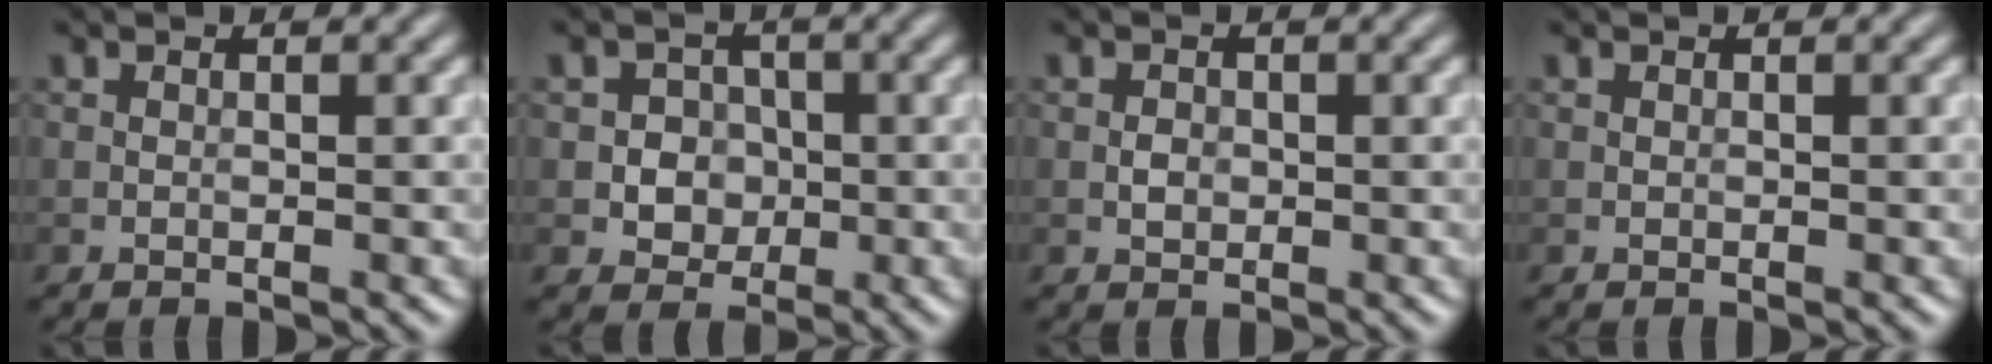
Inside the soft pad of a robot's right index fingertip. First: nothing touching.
{"total": 3.0, "force": [-0.4, 2.7, 1.3], "torque": [-0.002, -0.001, -0.018]}
{"total": 1.1, "force": [-0.1, 0.9, 0.7], "torque": [-0.011, -0.001, -0.004]}
{"total": 0.0}